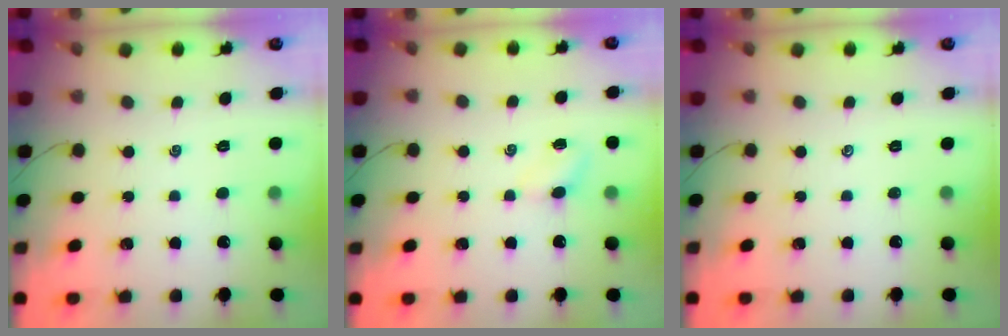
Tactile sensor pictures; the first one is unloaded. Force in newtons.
{"total": 3.3, "press": 3.1, "slide": 1.1}
{"total": 0.0}